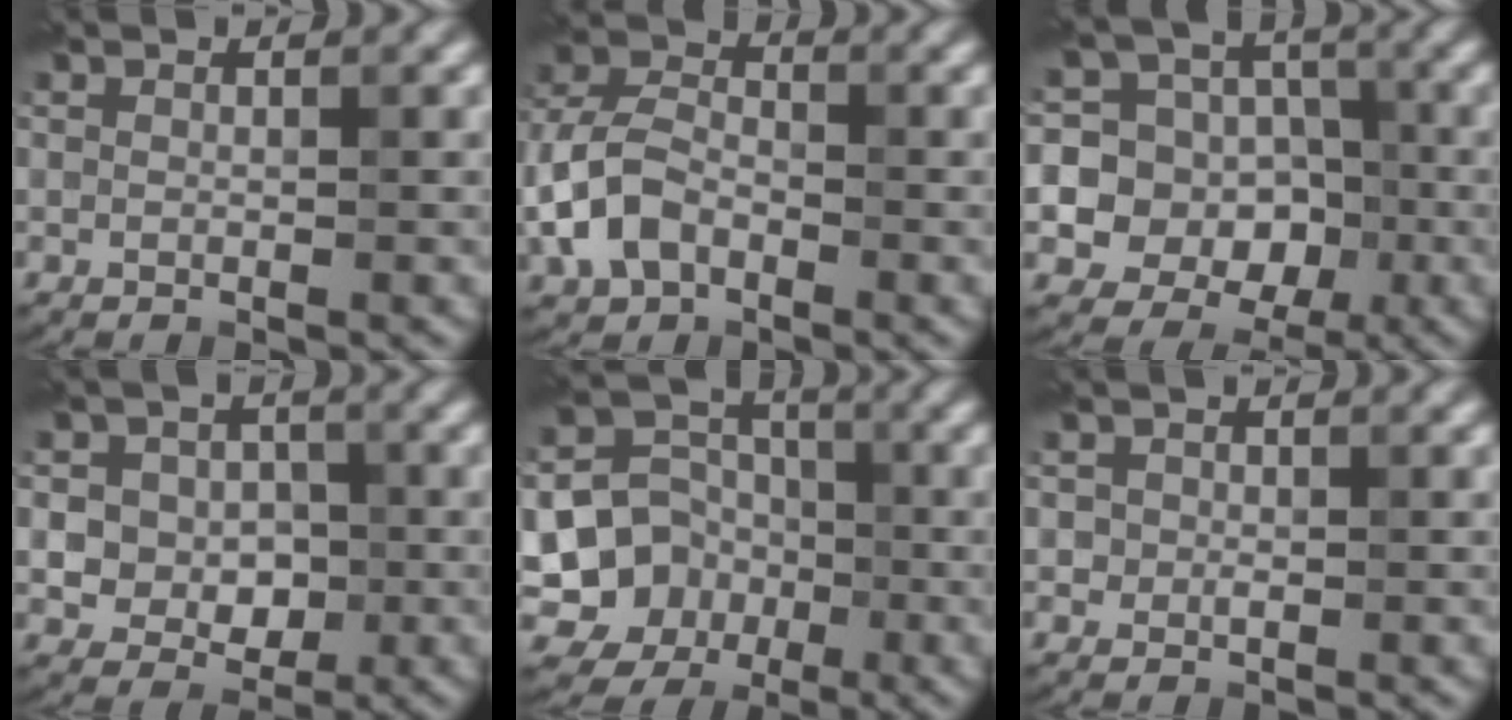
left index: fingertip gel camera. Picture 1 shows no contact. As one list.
[{"total": 5.5, "force": [-2.1, 3.7, 3.5], "torque": [-0.082, 0.007, -0.050]}, {"total": 14.4, "force": [-2.4, 13.7, 3.5], "torque": [-0.113, 0.008, -0.054]}, {"total": 5.5, "force": [0.2, 4.9, 2.5], "torque": [-0.025, 0.016, -0.014]}, {"total": 8.6, "force": [-2.6, 7.8, 2.5], "torque": [-0.035, -0.007, -0.068]}, {"total": 1.1, "force": [0.0, 1.0, 0.4], "torque": [-0.004, -0.002, -0.004]}]